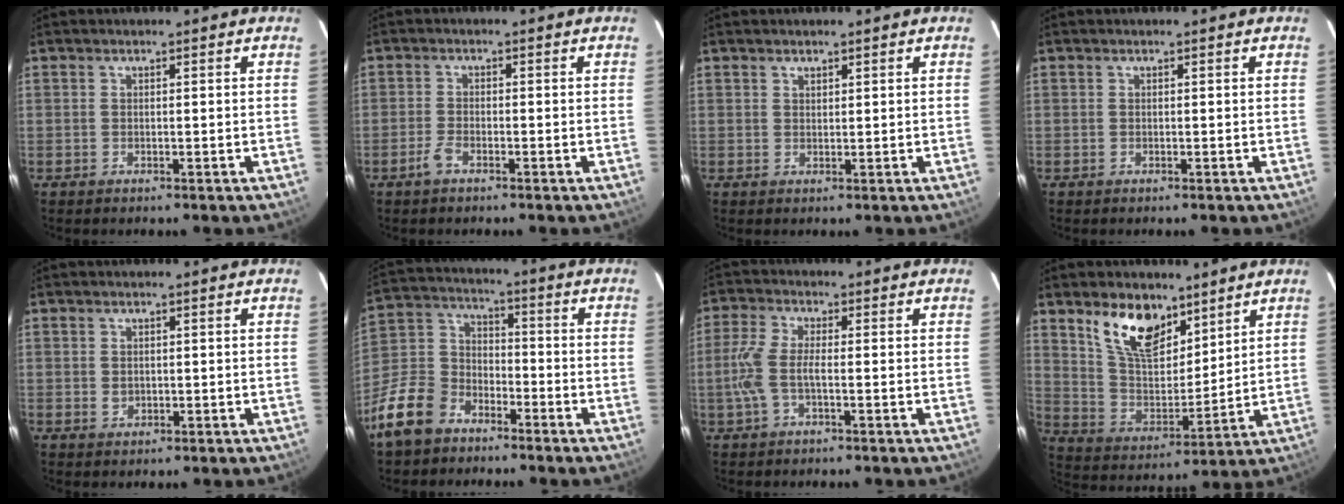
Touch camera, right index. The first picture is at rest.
{"total": 2.5, "force": [-1.7, 0.8, 1.7], "torque": [-0.048, 0.001, -0.036]}
{"total": 1.0, "force": [0.8, 0.6, 0.2], "torque": [-0.002, 0.002, 0.014]}
{"total": 0.0}
{"total": 1.4, "force": [0.0, 1.2, 0.6], "torque": [-0.010, 0.001, 0.002]}
{"total": 13.9, "force": [-9.2, 8.7, 5.7], "torque": [-0.148, 0.034, -0.172]}
{"total": 5.8, "force": [-1.3, 1.7, 5.4], "torque": [-0.126, 0.003, -0.025]}
{"total": 13.5, "force": [8.8, 6.8, 7.8], "torque": [-0.147, 0.006, 0.170]}